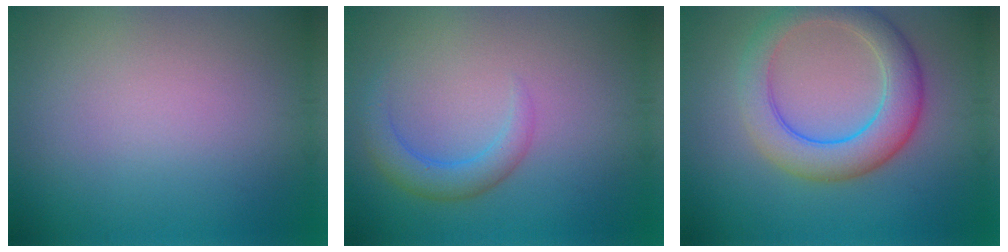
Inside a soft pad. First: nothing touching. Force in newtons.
{"total": 2.7, "press": 2.7, "slide": 0.2}
{"total": 5.9, "press": 5.9, "slide": 0.2}